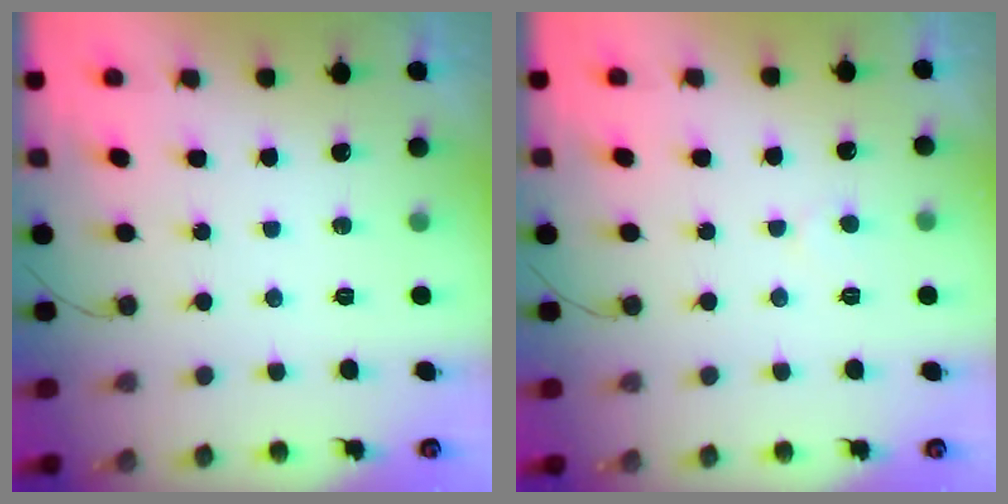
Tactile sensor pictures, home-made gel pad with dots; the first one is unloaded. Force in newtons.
{"total": 3.0, "press": 3.0, "slide": 0.2}